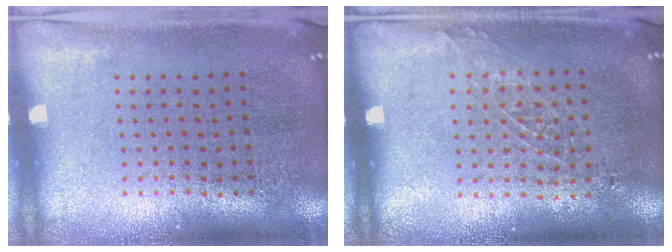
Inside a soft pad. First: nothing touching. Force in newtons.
{"total": 0.9, "press": 0.9, "slide": 0.2}